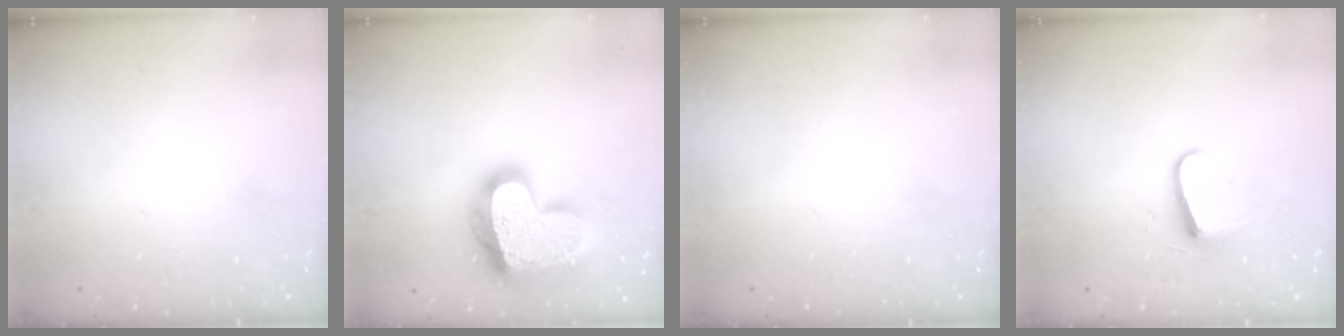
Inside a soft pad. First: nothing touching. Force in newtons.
{"total": 24.6, "press": 24.5, "slide": 1.9}
{"total": 0.0}
{"total": 6.8, "press": 6.8, "slide": 0.7}